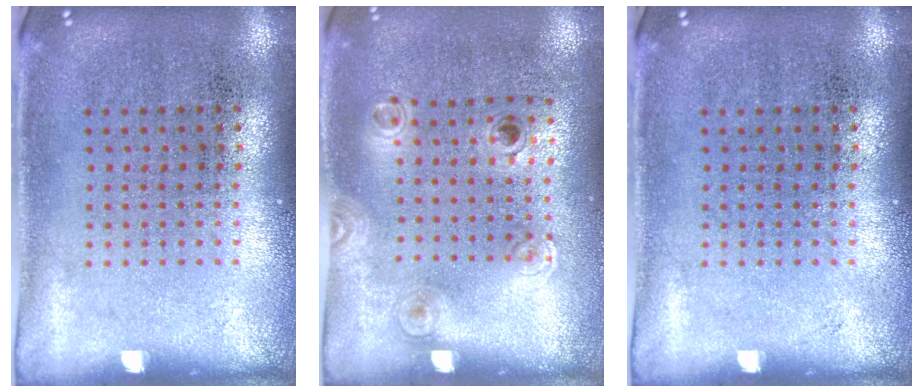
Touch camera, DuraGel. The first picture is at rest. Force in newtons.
{"total": 1.1, "press": 0.8, "slide": 0.8}
{"total": 0.0}